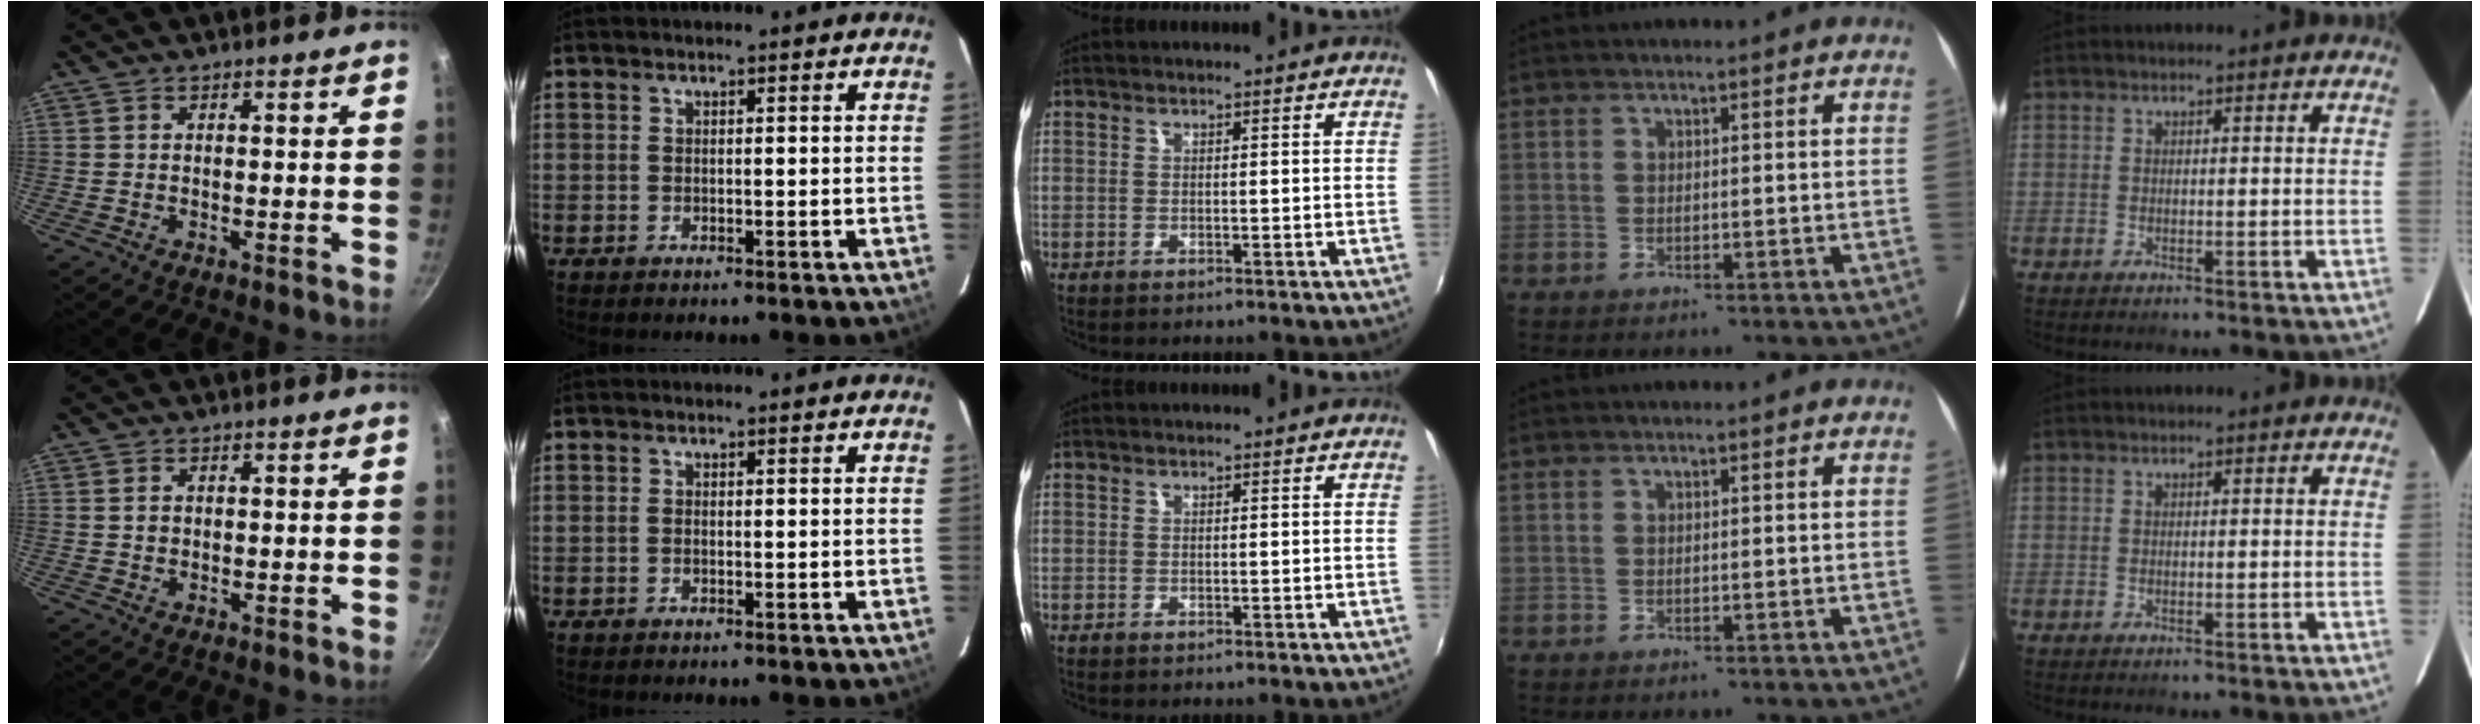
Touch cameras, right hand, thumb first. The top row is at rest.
{"thumb": {"total": 1.4, "force": [0.2, 1.2, 0.7], "torque": [-0.008, 0.003, 0.002]}, "index": {"total": 0.5, "force": [-0.1, 0.3, 0.4], "torque": [-0.011, 0.000, -0.004]}}